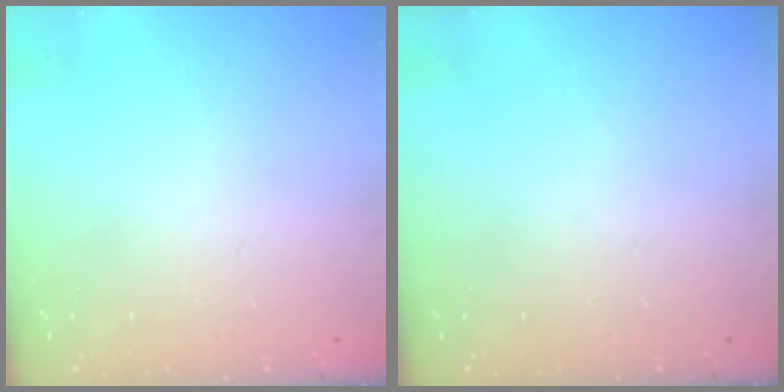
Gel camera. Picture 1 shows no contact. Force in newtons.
{"total": 0.0}